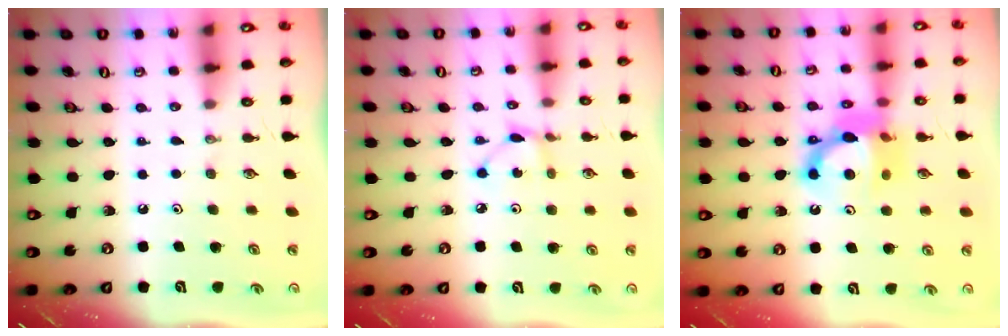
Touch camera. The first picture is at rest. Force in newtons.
{"total": 3.7, "press": 3.7, "slide": 0.1}
{"total": 12.5, "press": 12.4, "slide": 1.4}